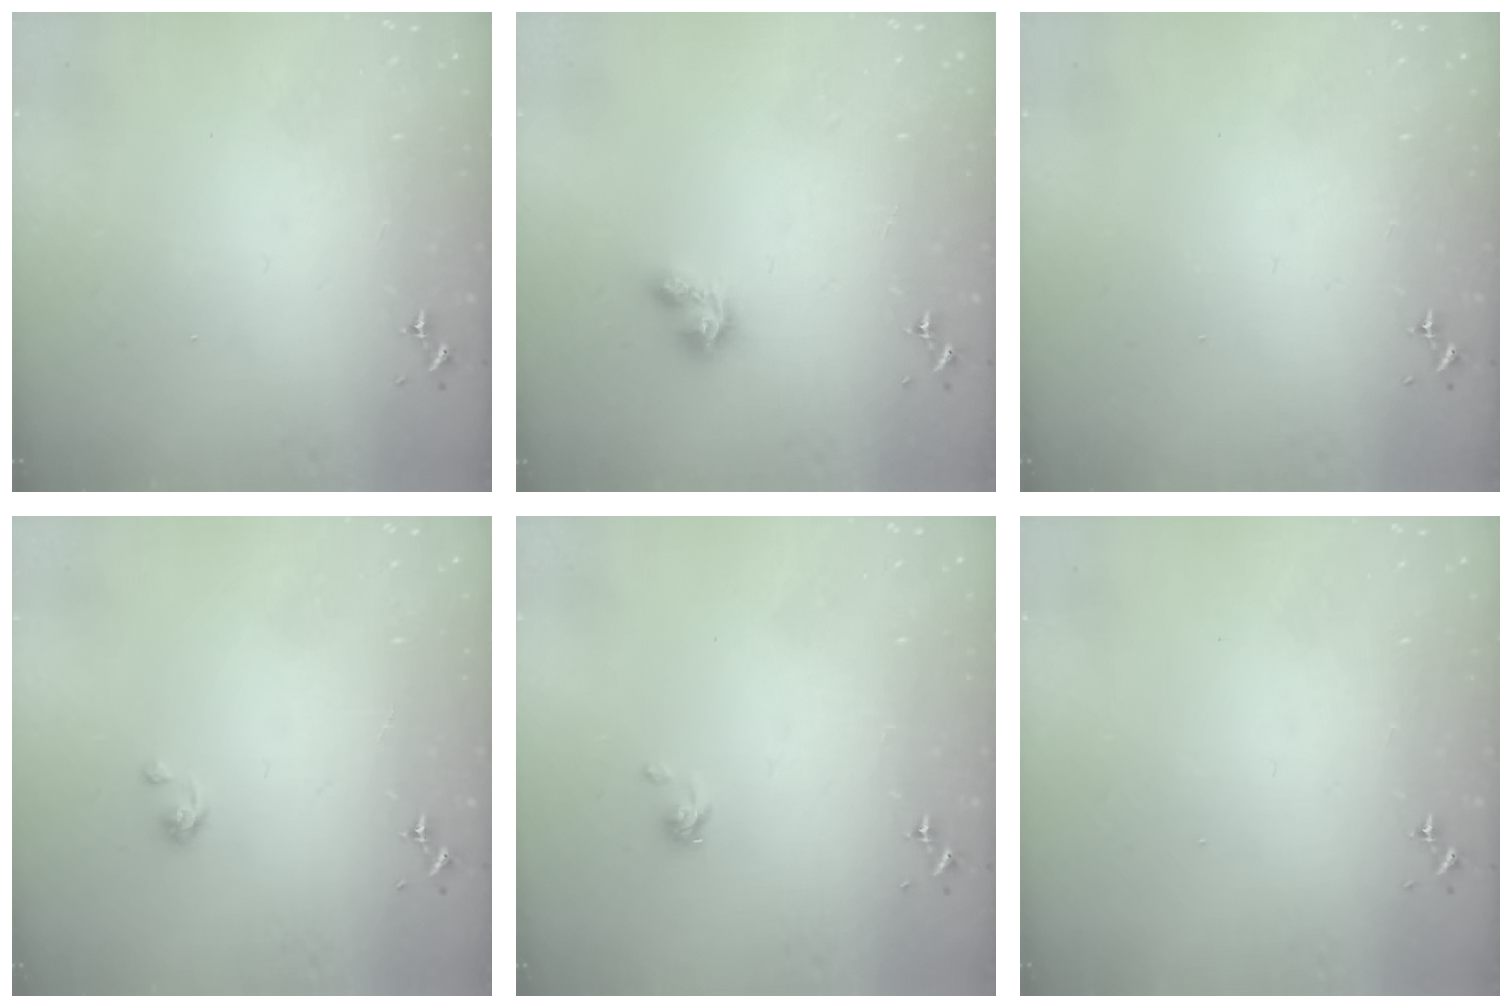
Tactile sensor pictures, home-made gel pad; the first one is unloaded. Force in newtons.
{"total": 3.3, "press": 3.3, "slide": 0.4}
{"total": 0.0}
{"total": 2.6, "press": 2.6, "slide": 0.4}
{"total": 2.4, "press": 2.4, "slide": 0.3}
{"total": 0.0}